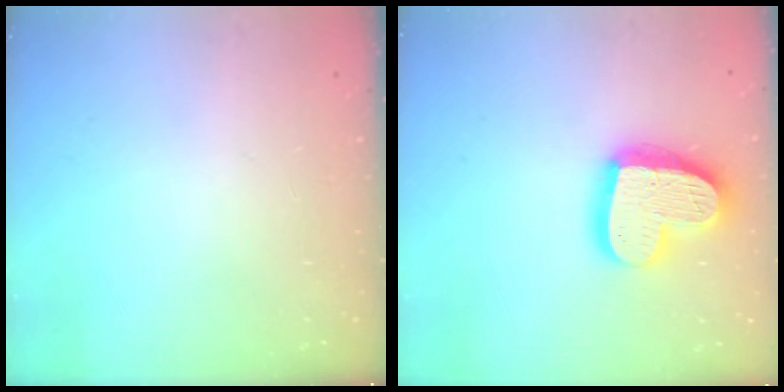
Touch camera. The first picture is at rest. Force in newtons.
{"total": 19.9, "press": 19.9, "slide": 1.6}